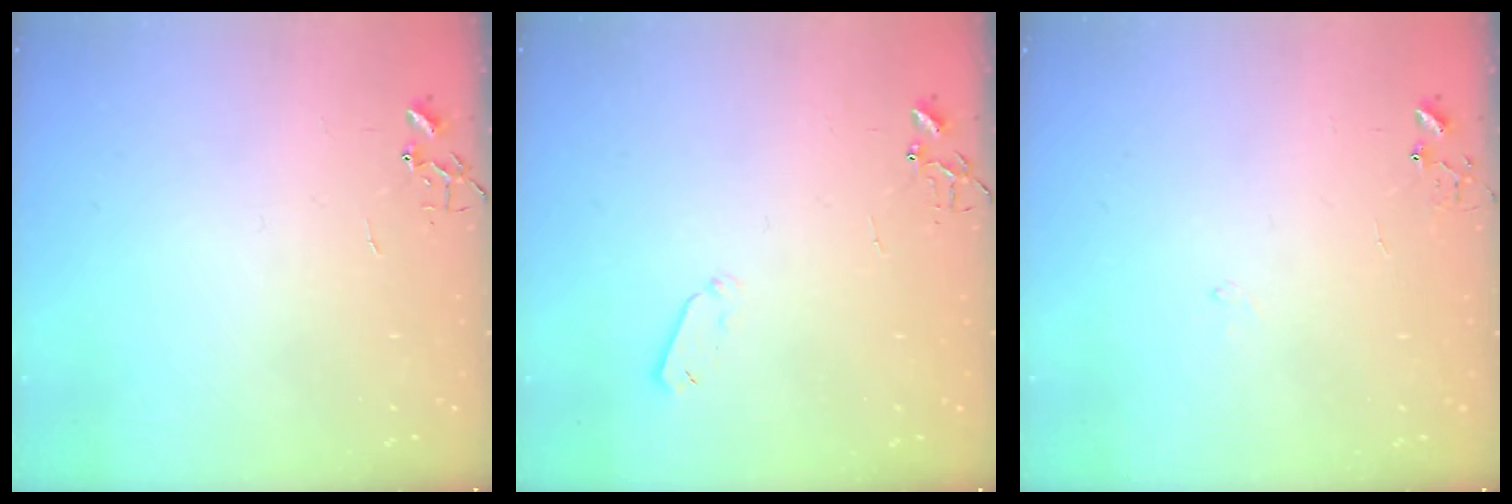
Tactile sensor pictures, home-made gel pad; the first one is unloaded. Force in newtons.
{"total": 4.1, "press": 4.0, "slide": 0.8}
{"total": 5.8, "press": 5.8, "slide": 0.7}